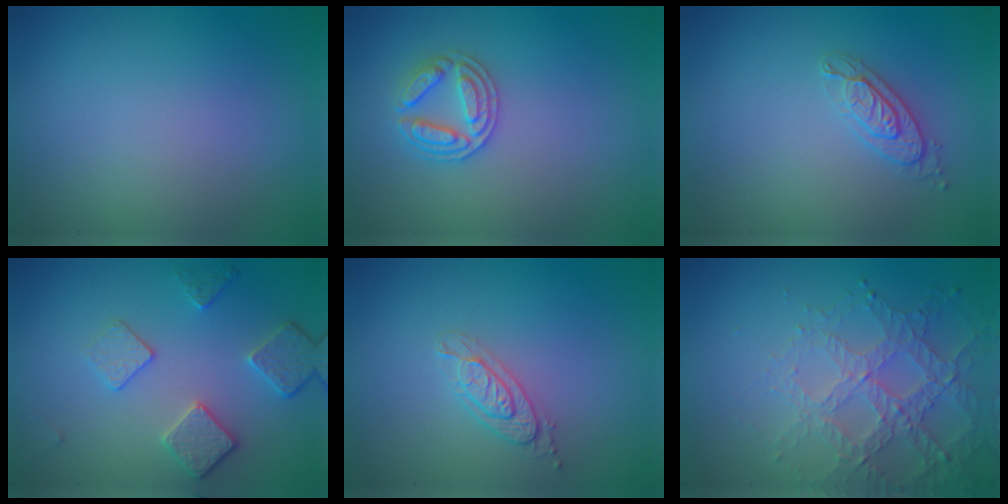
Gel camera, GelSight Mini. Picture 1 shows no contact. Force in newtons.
{"total": 2.7, "press": 2.7, "slide": 0.4}
{"total": 2.1, "press": 2.1, "slide": 0.5}
{"total": 3.5, "press": 3.1, "slide": 1.7}
{"total": 2.1, "press": 2.1, "slide": 0.4}
{"total": 3.9, "press": 3.7, "slide": 1.3}